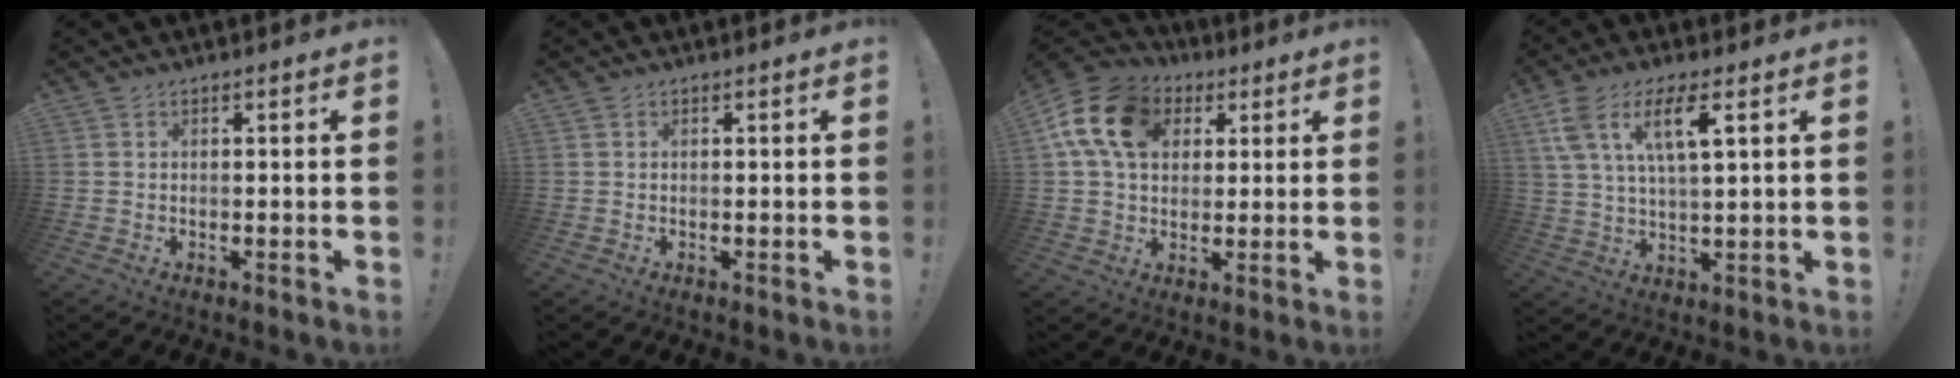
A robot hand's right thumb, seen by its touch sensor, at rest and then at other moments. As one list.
[{"total": 0.0}, {"total": 16.4, "force": [5.4, 12.1, 9.8], "torque": [-0.168, -0.006, 0.104]}, {"total": 11.3, "force": [5.3, 3.5, 9.3], "torque": [-0.170, -0.003, 0.094]}]